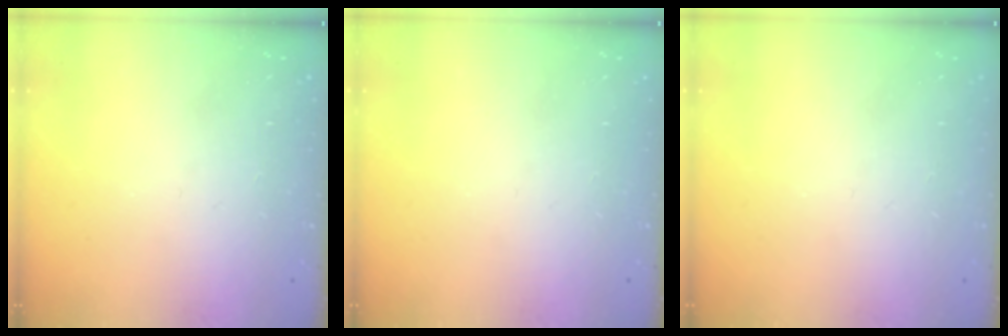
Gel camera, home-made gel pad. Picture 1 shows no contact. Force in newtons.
{"total": 0.0}
{"total": 0.0}